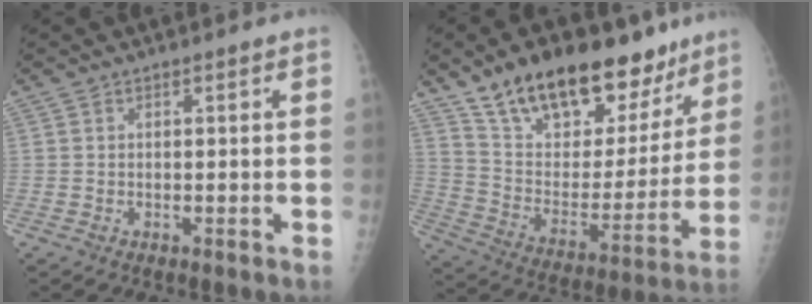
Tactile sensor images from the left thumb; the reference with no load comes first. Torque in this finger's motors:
{"motor_torque": [1.56, 1.54, 1.40, -1.37, 0.29]}